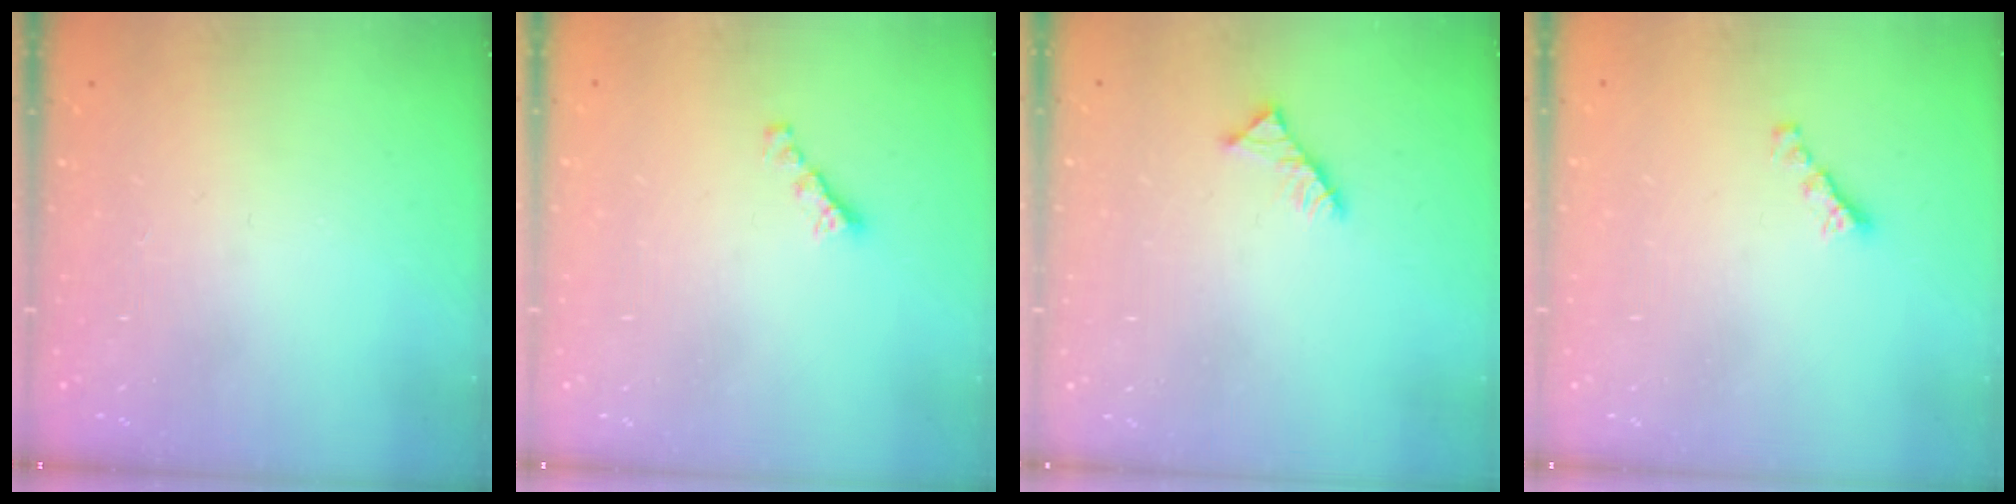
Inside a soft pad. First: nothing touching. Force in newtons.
{"total": 2.7, "press": 2.6, "slide": 0.7}
{"total": 2.9, "press": 2.9, "slide": 0.4}
{"total": 2.7, "press": 2.6, "slide": 0.7}